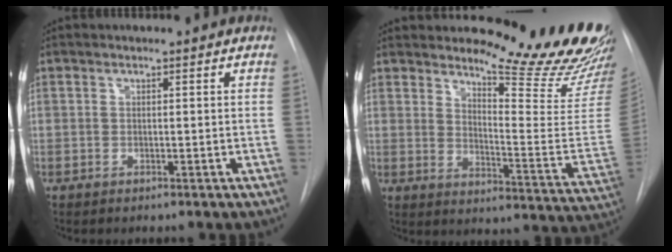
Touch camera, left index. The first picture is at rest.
{"total": 20.9, "force": [19.0, 1.8, 8.6], "torque": [-0.114, -0.134, 0.228]}